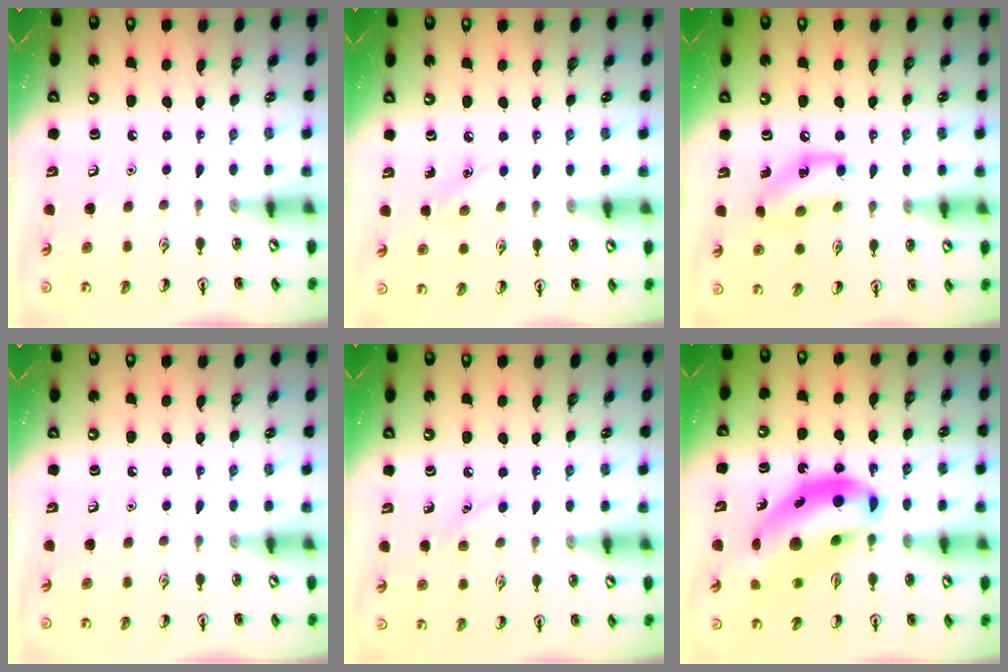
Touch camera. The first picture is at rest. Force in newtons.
{"total": 4.3, "press": 4.0, "slide": 1.5}
{"total": 11.5, "press": 11.3, "slide": 1.6}
{"total": 0.0}
{"total": 5.4, "press": 5.1, "slide": 1.6}
{"total": 16.9, "press": 16.1, "slide": 5.0}